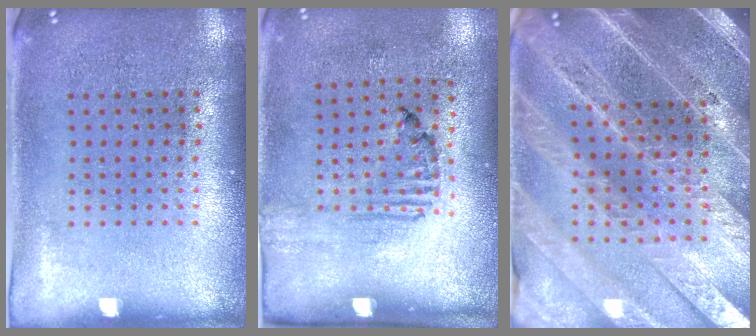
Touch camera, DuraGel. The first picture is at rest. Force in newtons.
{"total": 1.7, "press": 1.0, "slide": 1.4}
{"total": 4.8, "press": 4.3, "slide": 2.3}